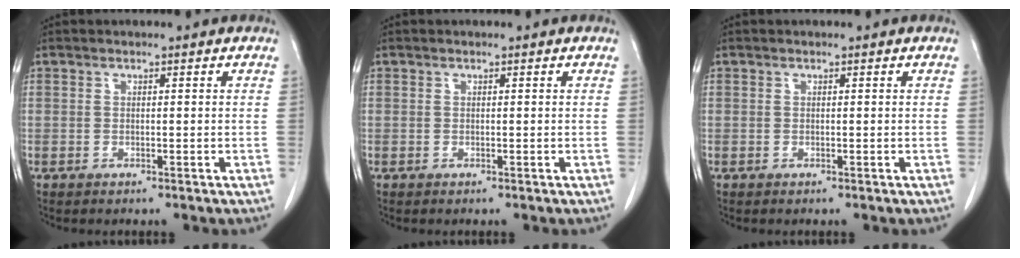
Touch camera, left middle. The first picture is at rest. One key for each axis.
{"total": 0.0}
{"total": 0.0}